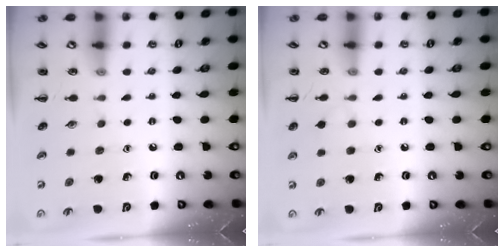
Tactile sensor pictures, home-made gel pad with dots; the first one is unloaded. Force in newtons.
{"total": 4.3, "press": 4.1, "slide": 1.4}